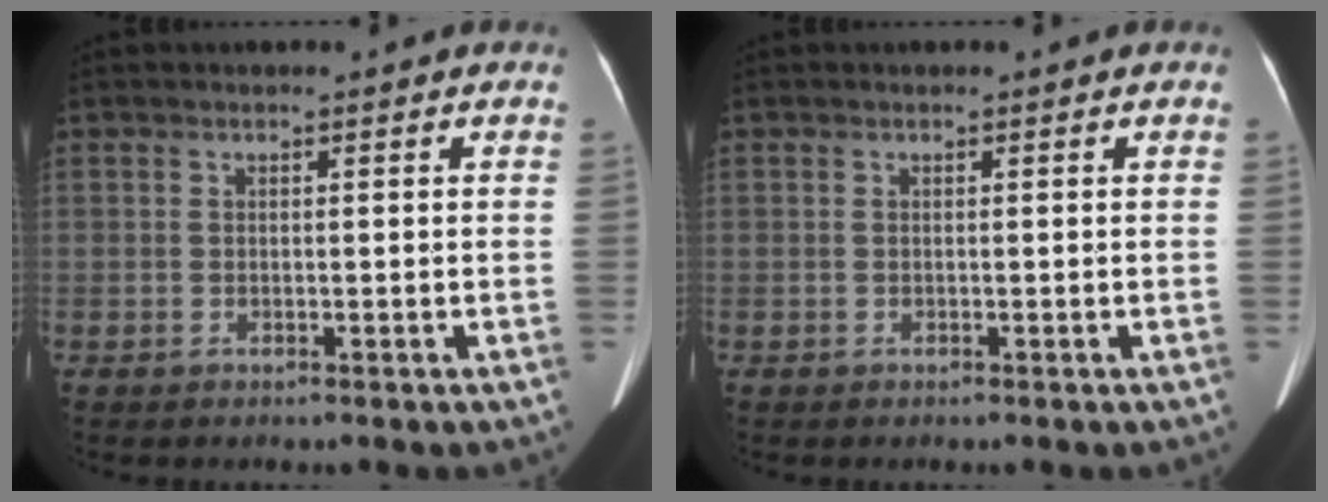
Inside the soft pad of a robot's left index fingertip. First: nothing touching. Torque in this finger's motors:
{"motor_torque": [-0.03, 0.03, 0.00, 0.00]}